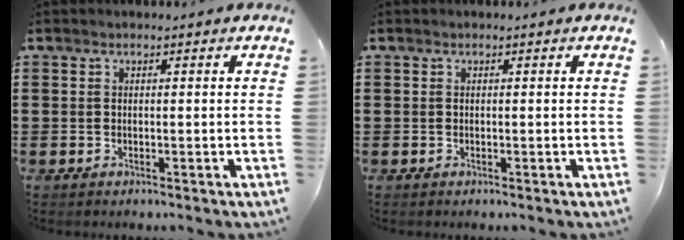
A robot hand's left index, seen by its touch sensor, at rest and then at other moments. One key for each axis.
{"total": 0.0}